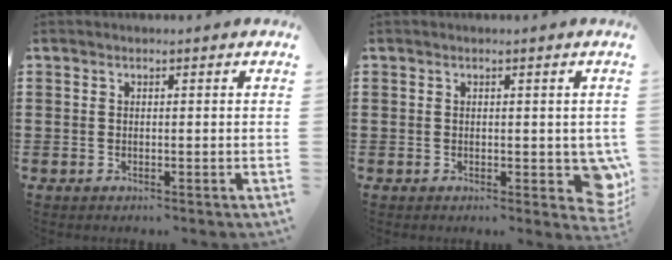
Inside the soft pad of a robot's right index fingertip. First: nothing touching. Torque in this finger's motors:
{"motor_torque": [0.20, -0.15, 0.28, 0.05]}